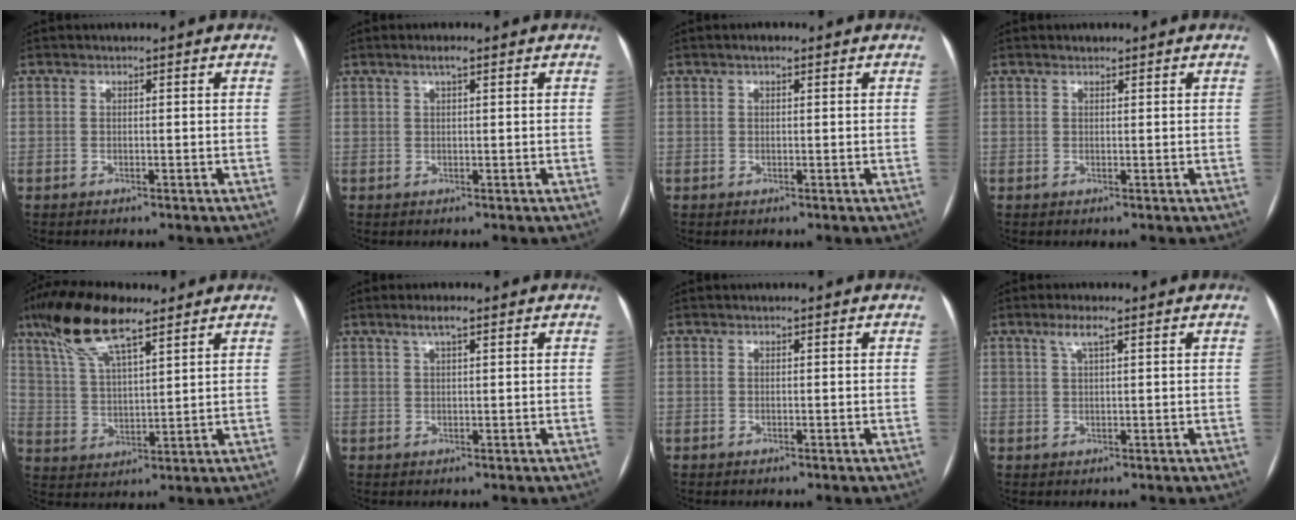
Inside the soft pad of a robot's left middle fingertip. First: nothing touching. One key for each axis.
{"total": 1.7, "fx": 1.1, "fy": 0.2, "fz": 1.4, "tx": -0.028, "ty": 0.008, "tz": 0.018}
{"total": 1.2, "fx": 0.7, "fy": 0.4, "fz": 0.8, "tx": -0.015, "ty": 0.009, "tz": 0.009}
{"total": 0.7, "fx": 0.6, "fy": 0.3, "fz": 0.2, "tx": -0.009, "ty": 0.004, "tz": 0.010}
{"total": 12.7, "fx": 8.8, "fy": 2.9, "fz": 8.7, "tx": -0.177, "ty": 0.022, "tz": 0.167}
{"total": 2.6, "fx": 1.7, "fy": 0.3, "fz": 2.0, "tx": -0.042, "ty": 0.008, "tz": 0.031}
{"total": 0.0}
{"total": 2.7, "fx": 1.5, "fy": 0.2, "fz": 2.2, "tx": -0.049, "ty": 0.007, "tz": 0.031}